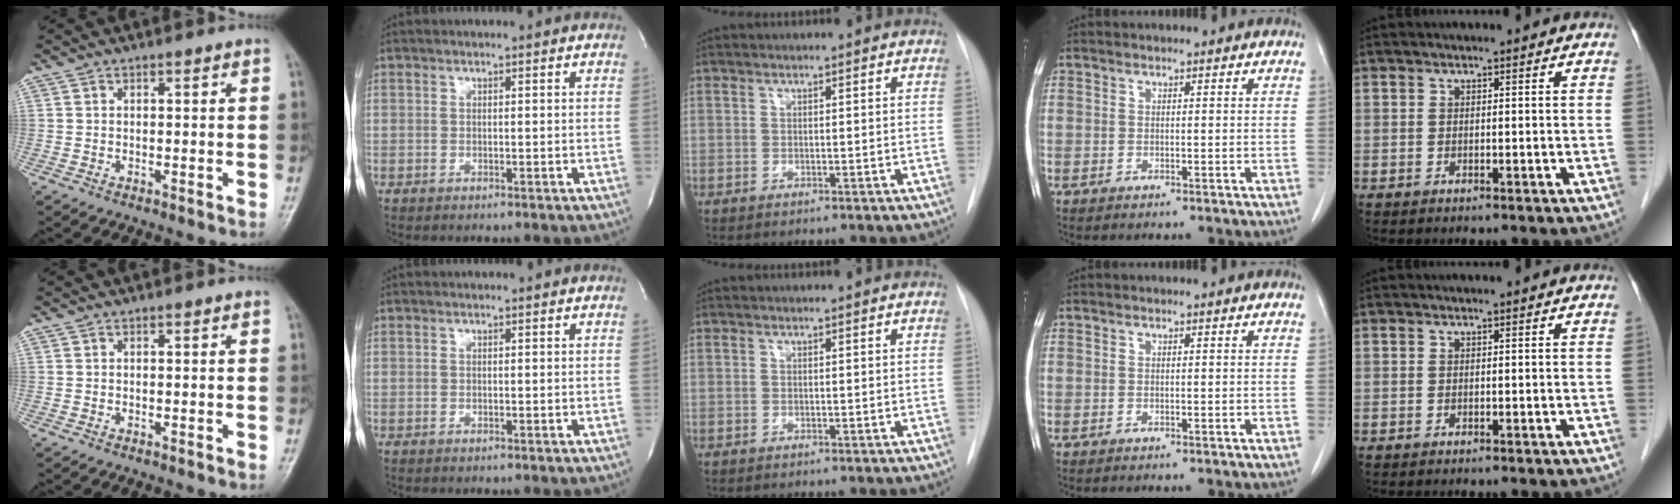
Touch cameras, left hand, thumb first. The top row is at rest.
{}